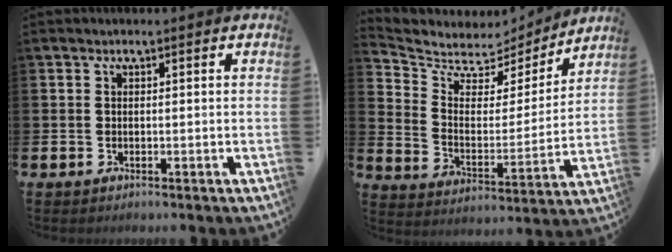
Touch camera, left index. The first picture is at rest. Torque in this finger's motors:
{"motor_torque": [-1.07, -1.06, -0.45, -0.16]}